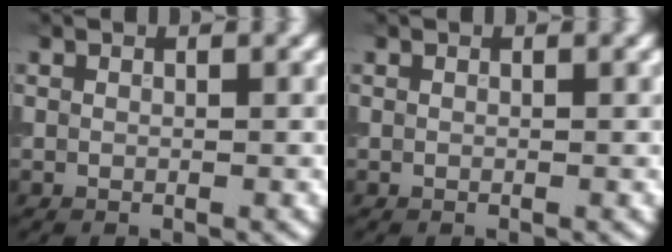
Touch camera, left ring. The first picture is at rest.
{"total": 0.0}